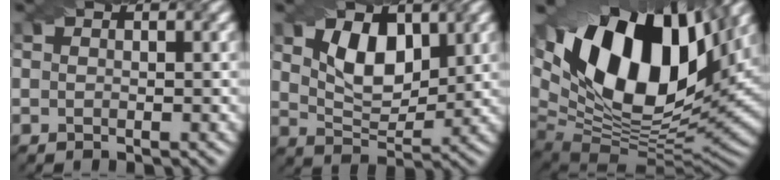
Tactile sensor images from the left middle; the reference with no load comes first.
{"total": 4.9, "force": [2.0, 2.8, 3.4], "torque": [-0.071, -0.006, 0.034]}
{"total": 18.7, "force": [7.2, 10.4, 13.8], "torque": [-0.254, 0.016, 0.124]}